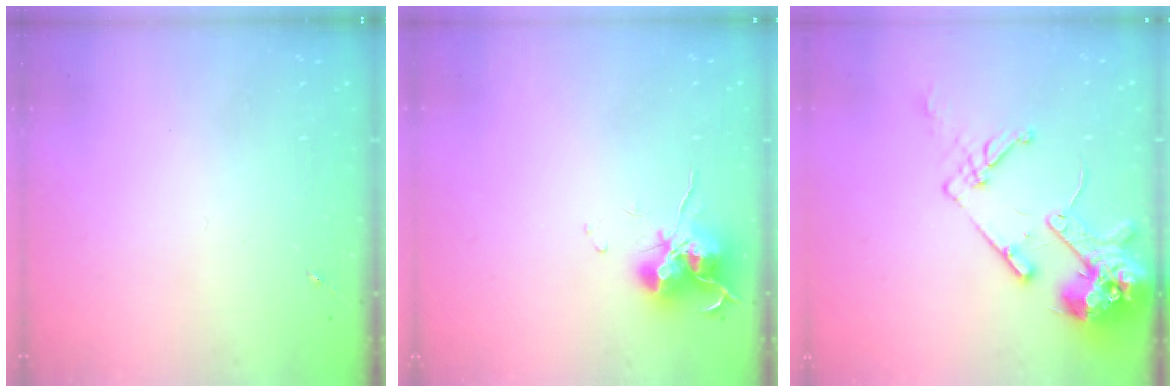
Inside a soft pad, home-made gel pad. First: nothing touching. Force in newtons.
{"total": 12.6, "press": 12.5, "slide": 1.4}
{"total": 15.8, "press": 15.6, "slide": 2.0}